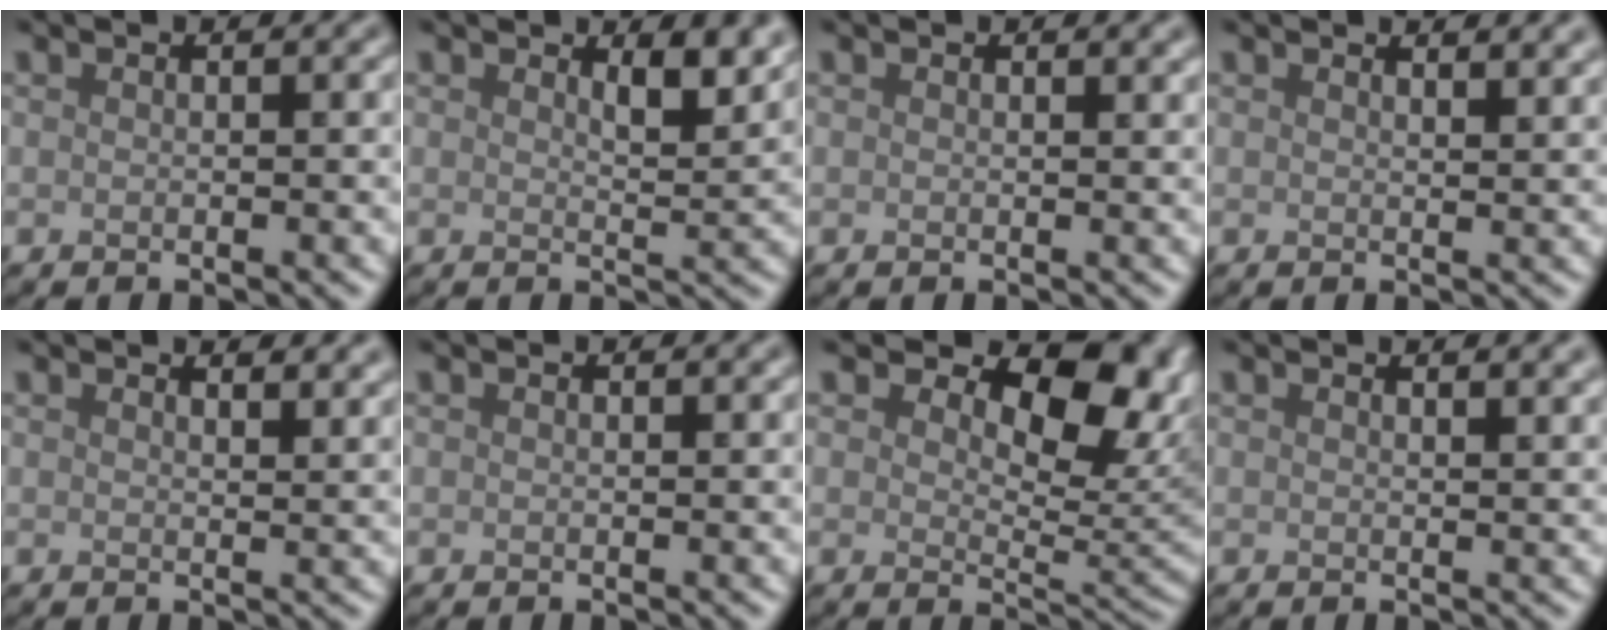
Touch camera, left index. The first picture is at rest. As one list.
[{"total": 2.3, "force": [1.5, 0.6, 1.5], "torque": [-0.027, -0.008, 0.024]}, {"total": 0.6, "force": [0.6, 0.2, 0.0], "torque": [-0.003, -0.003, 0.009]}, {"total": 2.8, "force": [2.2, 1.0, 1.5], "torque": [-0.008, 0.015, 0.014]}, {"total": 3.0, "force": [2.5, 1.0, 1.3], "torque": [-0.009, 0.011, 0.022]}, {"total": 0.0}, {"total": 8.9, "force": [3.7, 4.8, 6.5], "torque": [-0.099, -0.008, 0.060]}, {"total": 2.5, "force": [1.9, 0.9, 1.5], "torque": [-0.006, 0.014, 0.010]}]